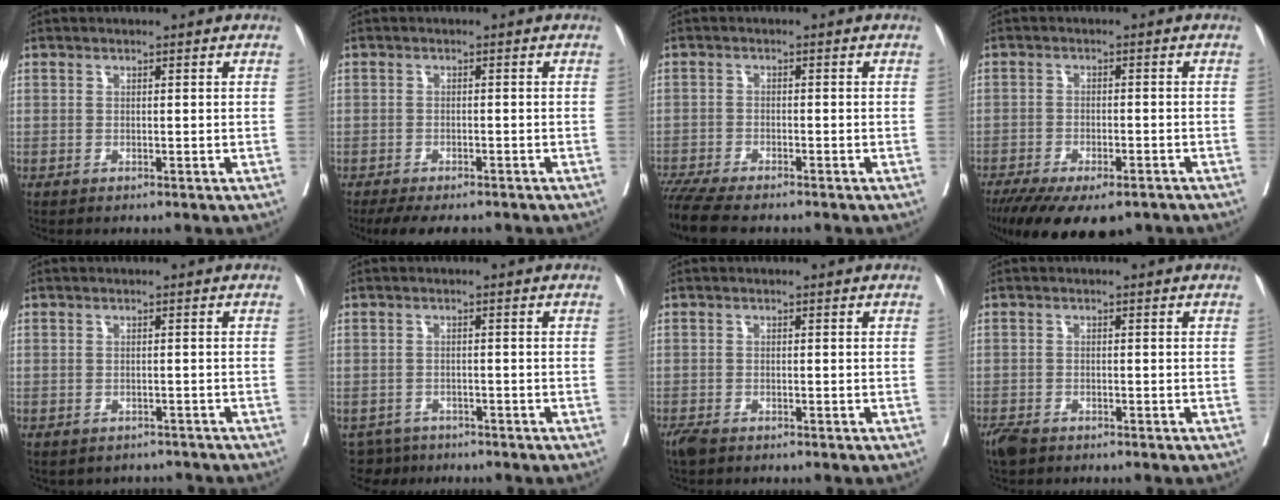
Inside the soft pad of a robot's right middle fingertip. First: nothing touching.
{"total": 7.4, "force": [-6.1, 2.9, 3.0], "torque": [-0.034, -0.007, -0.087]}
{"total": 8.7, "force": [-7.5, 1.3, 4.2], "torque": [-0.068, -0.014, -0.122]}
{"total": 14.5, "force": [-10.8, 5.2, 8.2], "torque": [-0.154, -0.028, -0.158]}
{"total": 3.7, "force": [-3.2, 1.7, 0.0], "torque": [0.005, 0.013, -0.039]}
{"total": 2.3, "force": [-1.6, 1.7, -0.1], "torque": [0.001, 0.004, -0.025]}
{"total": 2.6, "force": [-2.0, 0.9, 1.4], "torque": [-0.034, -0.009, -0.034]}
{"total": 3.6, "force": [-2.8, 1.4, 1.7], "torque": [-0.037, -0.009, -0.049]}